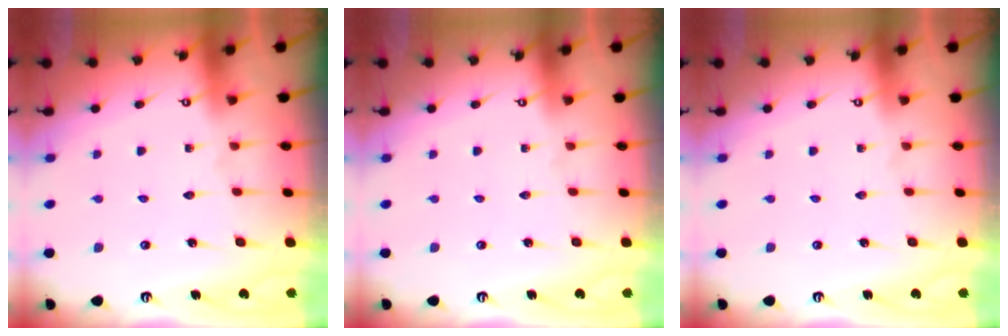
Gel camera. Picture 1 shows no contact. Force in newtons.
{"total": 0.0}
{"total": 0.0}